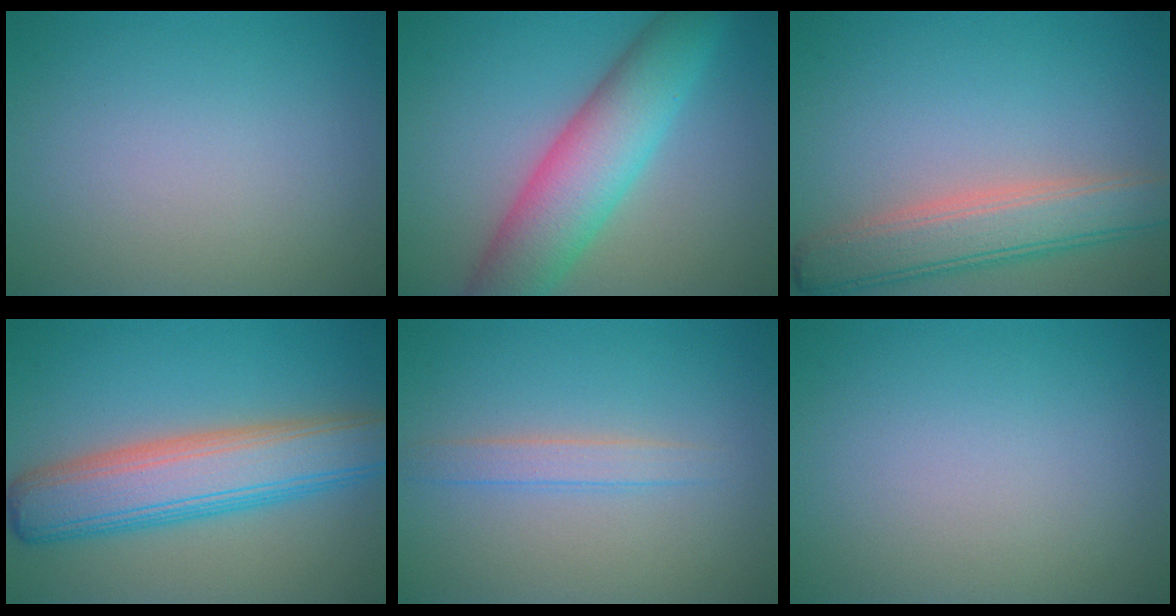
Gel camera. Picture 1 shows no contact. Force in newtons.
{"total": 8.0, "press": 8.0, "slide": 0.1}
{"total": 5.6, "press": 5.6, "slide": 0.3}
{"total": 8.2, "press": 8.2, "slide": 0.3}
{"total": 1.8, "press": 1.8, "slide": 0.1}
{"total": 0.0}